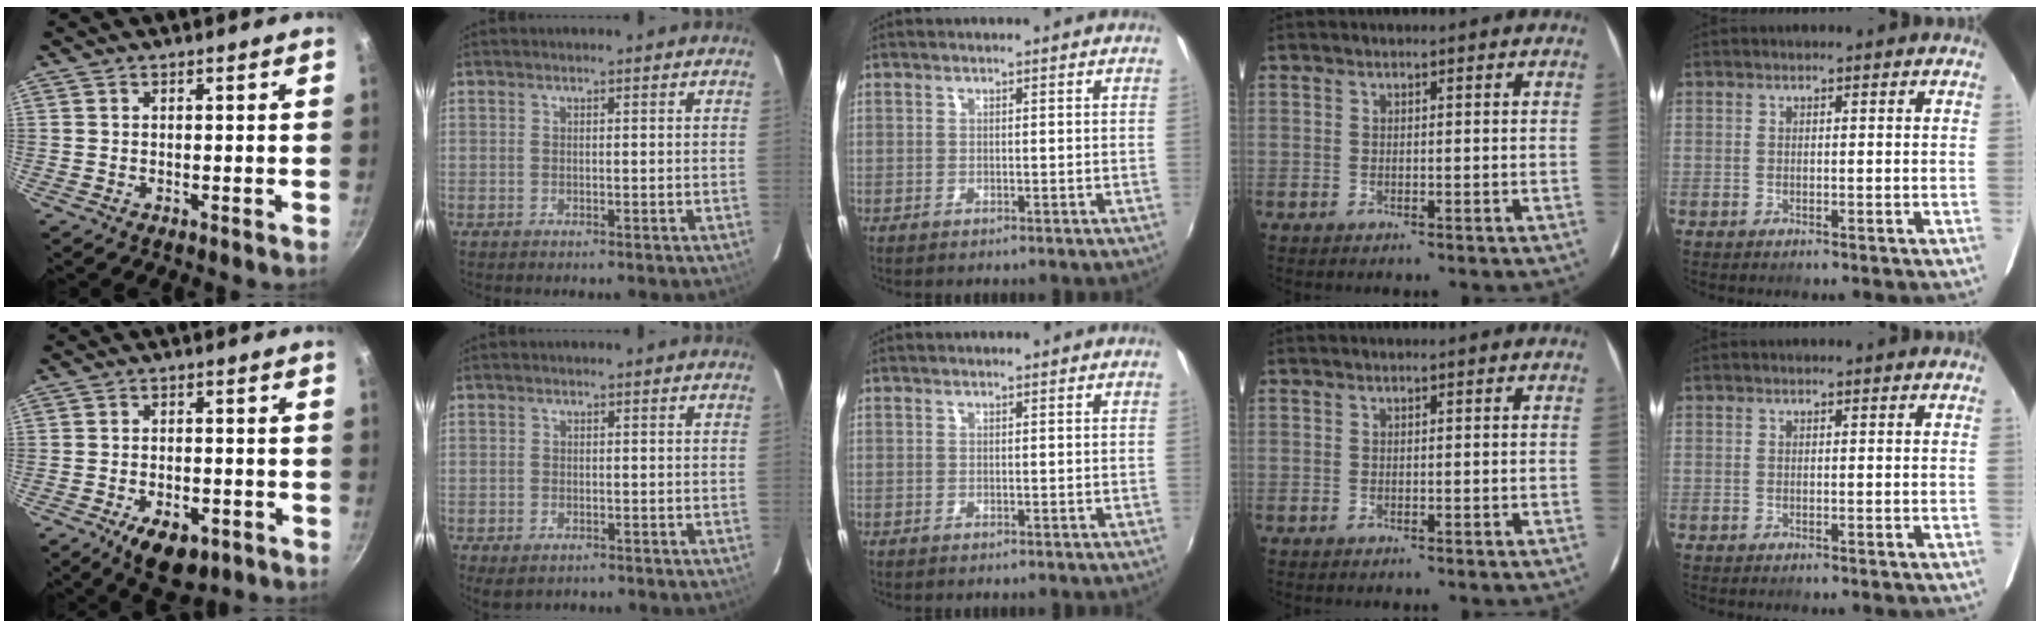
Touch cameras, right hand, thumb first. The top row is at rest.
{"thumb": {"total": 9.2, "force": [-4.5, 4.9, 6.4], "torque": [-0.080, 0.015, -0.057]}, "index": {"total": 2.9, "force": [-1.6, 1.9, 1.4], "torque": [-0.028, -0.007, -0.024]}}